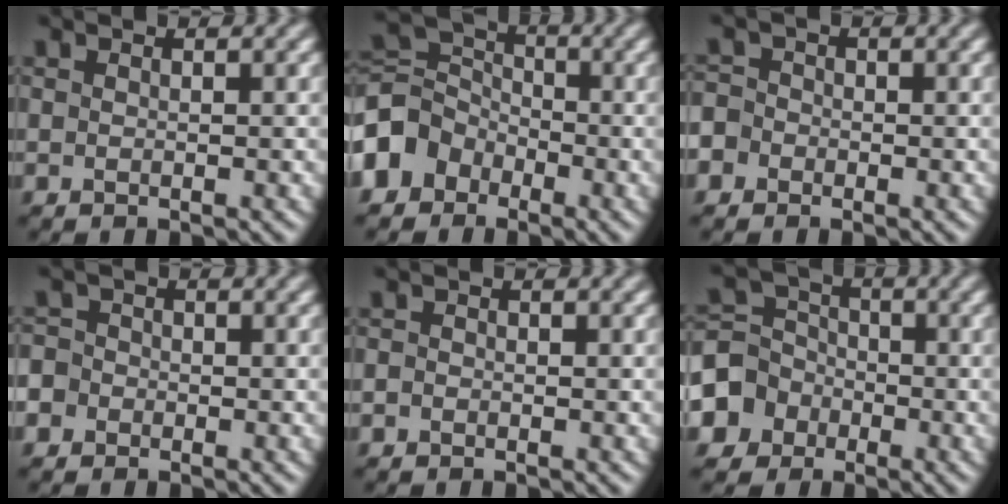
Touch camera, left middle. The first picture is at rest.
{"total": 5.2, "force": [-3.1, 4.1, 1.3], "torque": [-0.025, 0.014, -0.077]}
{"total": 2.7, "force": [-1.6, 2.1, 0.2], "torque": [0.009, 0.011, -0.043]}
{"total": 2.9, "force": [-1.5, 2.5, 0.3], "torque": [0.008, 0.013, -0.047]}
{"total": 0.8, "force": [-0.8, 0.2, -0.2], "torque": [0.005, -0.003, -0.011]}
{"total": 6.2, "force": [-3.0, 5.4, 1.0], "torque": [-0.013, 0.007, -0.078]}